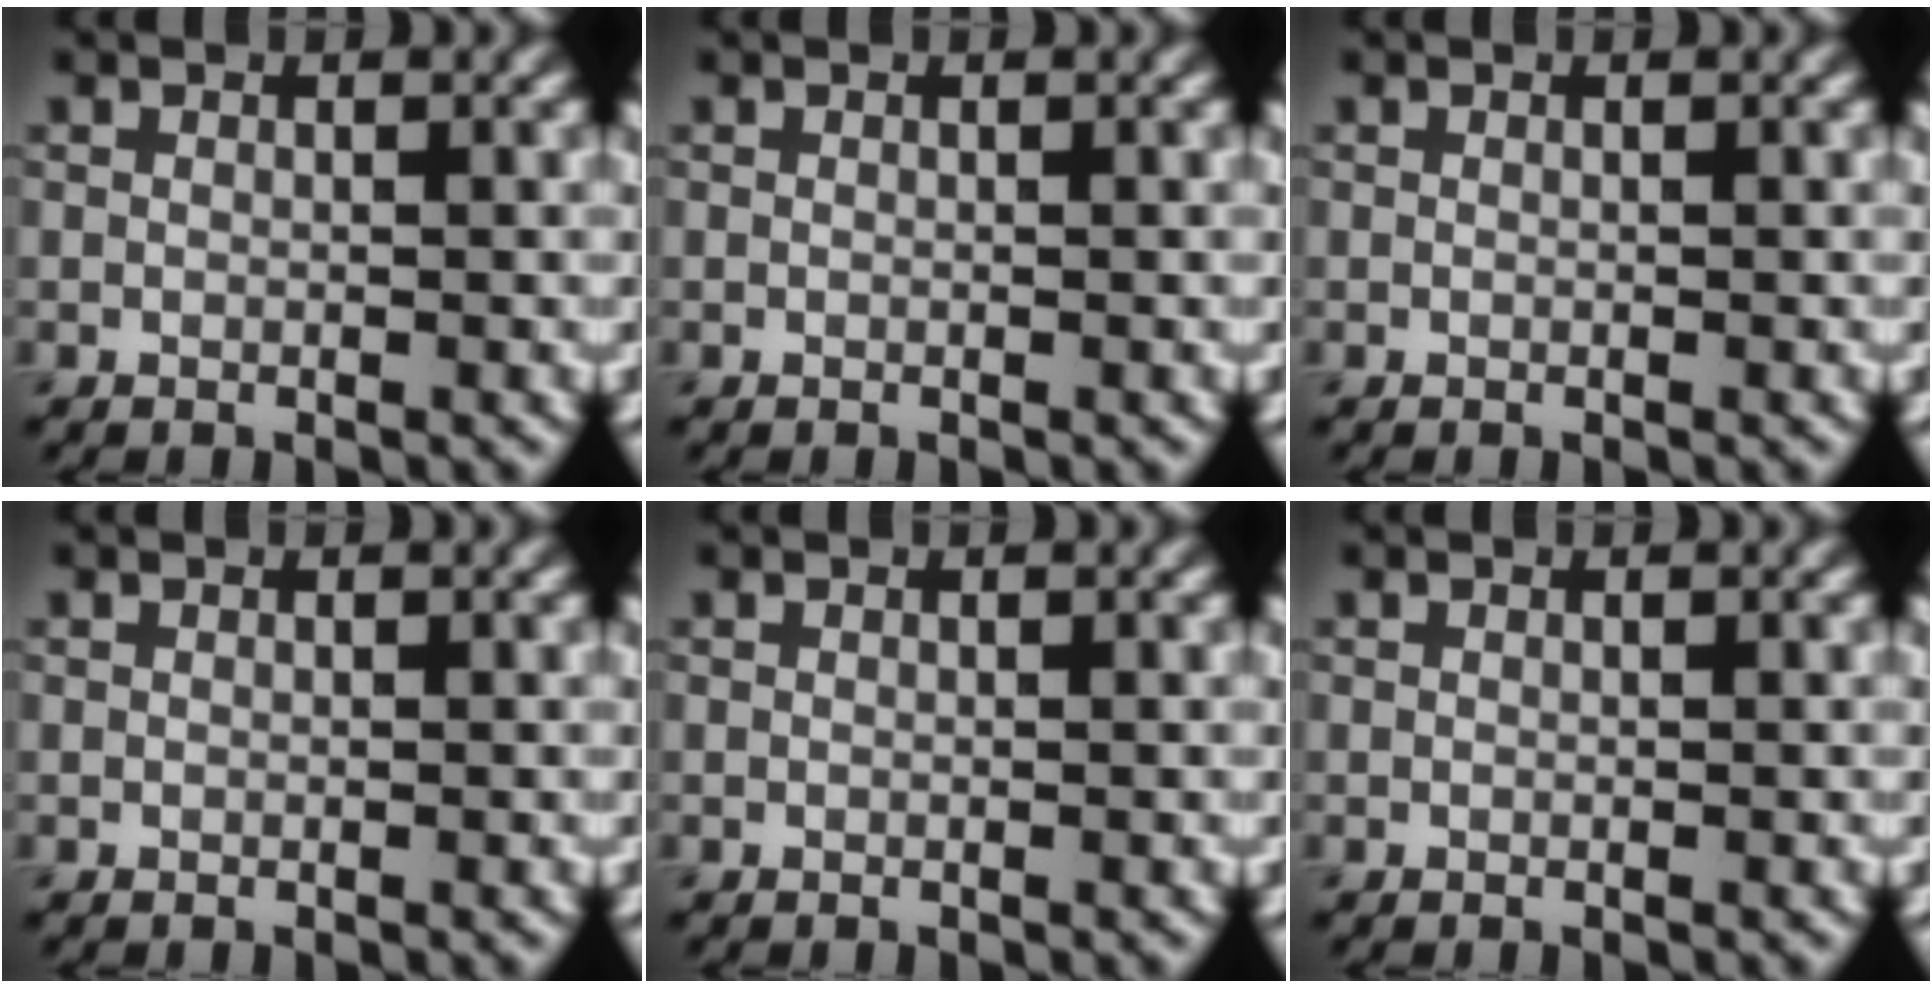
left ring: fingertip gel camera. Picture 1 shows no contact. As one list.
[{"total": 0.0}, {"total": 0.0}, {"total": 0.0}, {"total": 0.0}, {"total": 0.0}]